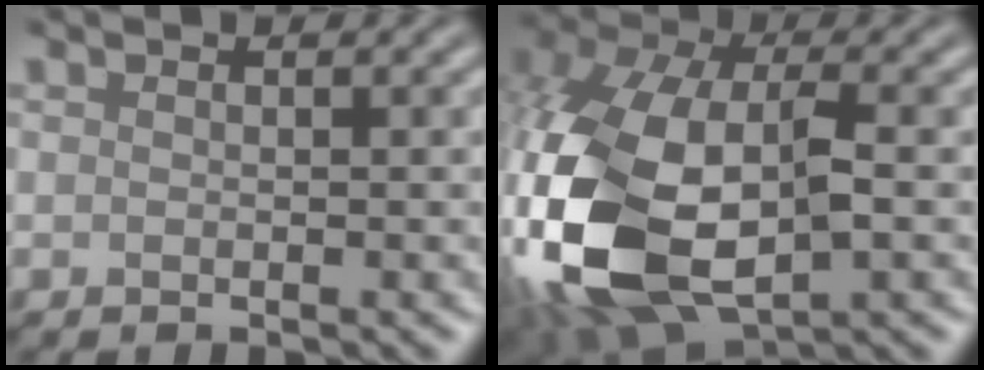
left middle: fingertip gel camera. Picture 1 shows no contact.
{"total": 14.3, "force": [-3.2, 8.2, 11.3], "torque": [-0.284, -0.034, -0.053]}